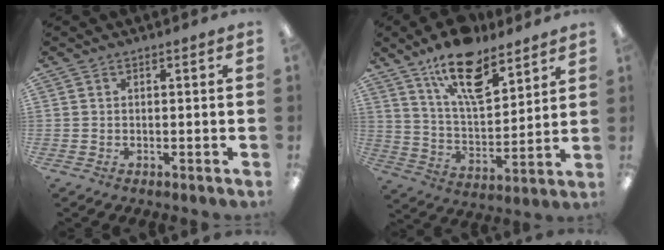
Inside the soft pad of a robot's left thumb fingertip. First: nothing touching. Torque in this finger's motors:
{"motor_torque": [0.20, 0.36, 1.57, -1.20, 0.42]}